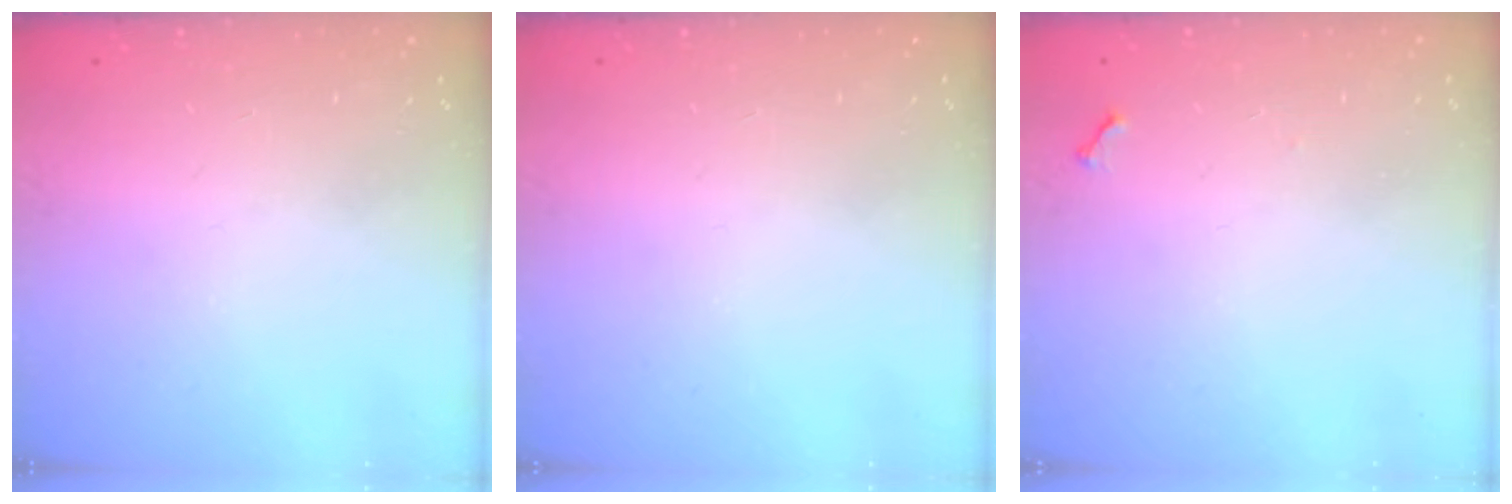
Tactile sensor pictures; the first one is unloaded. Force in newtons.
{"total": 0.0}
{"total": 3.8, "press": 3.8, "slide": 0.5}